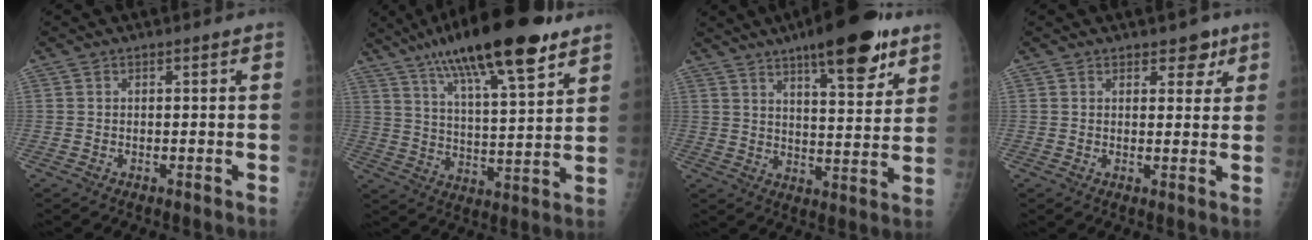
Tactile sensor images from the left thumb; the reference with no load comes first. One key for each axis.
{"total": 21.5, "fx": 13.7, "fy": 5.3, "fz": 15.7, "tx": -0.248, "ty": -0.039, "tz": 0.224}
{"total": 16.1, "fx": 10.1, "fy": 4.7, "fz": 11.7, "tx": -0.138, "ty": -0.047, "tz": 0.149}
{"total": 3.8, "fx": 2.4, "fy": 2.3, "fz": 1.9, "tx": 0.003, "ty": -0.011, "tz": 0.030}